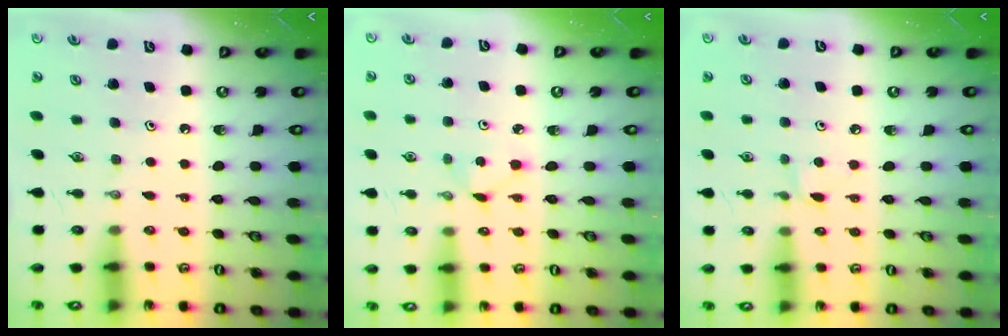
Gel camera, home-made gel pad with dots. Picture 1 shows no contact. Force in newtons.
{"total": 3.2, "press": 3.2, "slide": 0.3}
{"total": 4.3, "press": 4.3, "slide": 0.6}